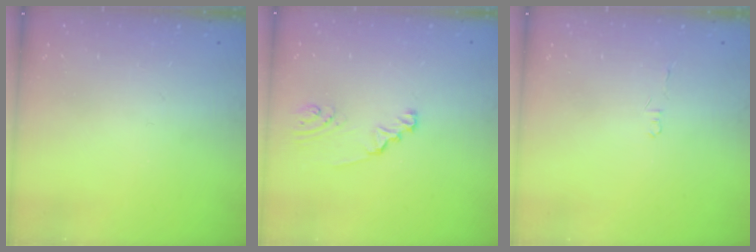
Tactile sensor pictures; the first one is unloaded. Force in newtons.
{"total": 2.4, "press": 2.4, "slide": 0.1}
{"total": 1.2, "press": 1.2, "slide": 0.3}